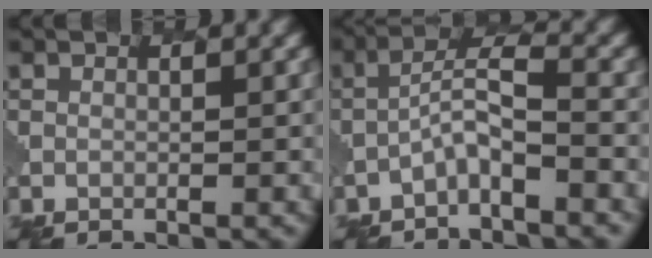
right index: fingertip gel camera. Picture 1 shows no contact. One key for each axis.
{"total": 3.0, "fx": -1.7, "fy": 0.5, "fz": 2.5, "tx": -0.049, "ty": 0.014, "tz": -0.042}